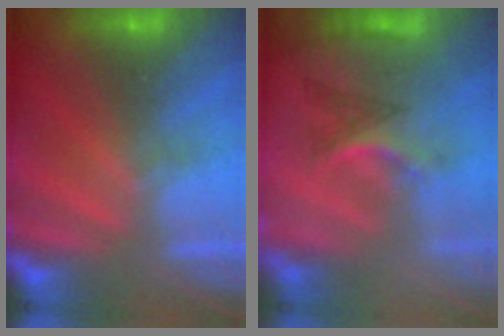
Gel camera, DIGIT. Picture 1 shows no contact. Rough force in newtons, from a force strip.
{"total": 2.9}